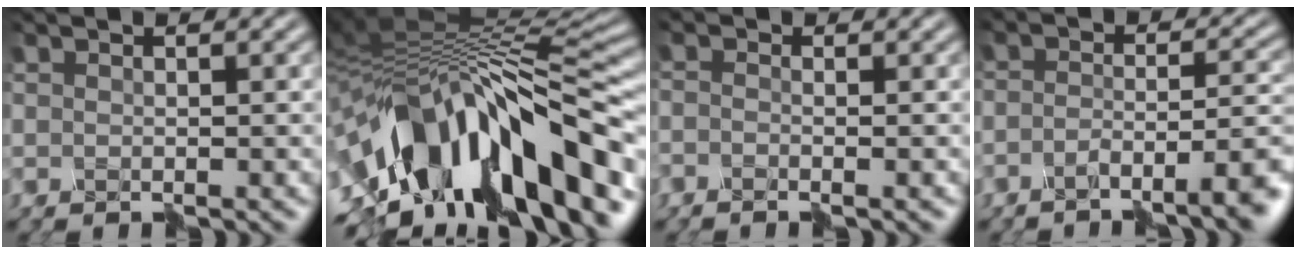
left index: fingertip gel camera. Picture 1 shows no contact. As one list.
[{"total": 13.4, "force": [-6.4, 6.0, 10.1], "torque": [-0.178, 0.021, -0.100]}, {"total": 2.1, "force": [-2.0, -0.4, -0.3], "torque": [0.009, 0.002, -0.031]}, {"total": 5.7, "force": [-4.7, 0.5, 3.2], "torque": [-0.056, 0.000, -0.078]}]